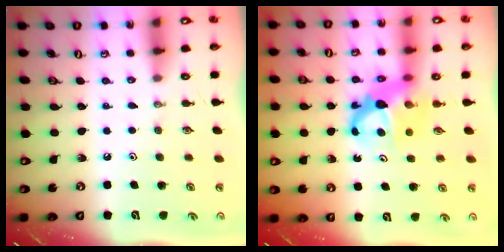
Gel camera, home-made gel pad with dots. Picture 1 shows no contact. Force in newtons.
{"total": 7.1, "press": 7.1, "slide": 0.5}